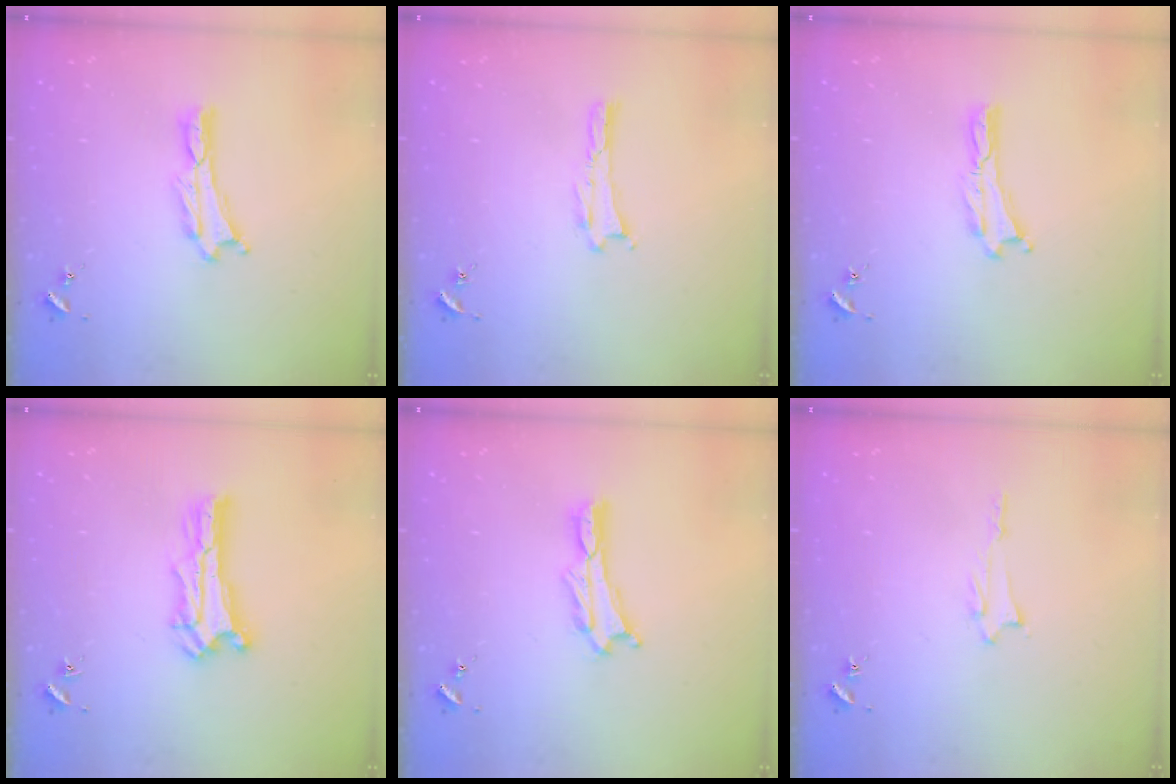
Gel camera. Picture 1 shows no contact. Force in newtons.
{"total": 0.0}
{"total": 0.0}
{"total": 1.5, "press": 1.5, "slide": 0.2}
{"total": 1.1, "press": 1.1, "slide": 0.2}
{"total": 1.2, "press": 1.2, "slide": 0.1}